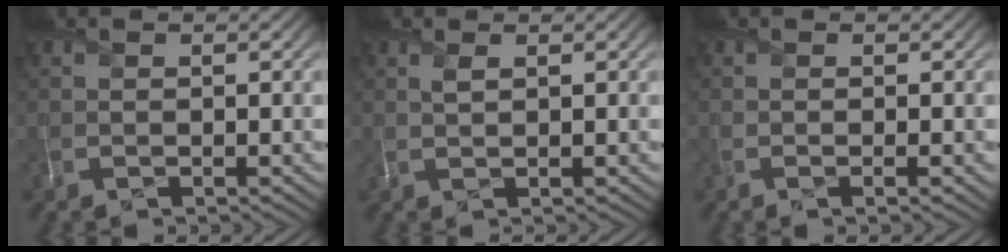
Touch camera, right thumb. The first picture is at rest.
{"total": 1.2, "force": [1.0, 0.0, 0.7], "torque": [-0.015, 0.007, 0.020]}
{"total": 0.9, "force": [-0.1, -0.1, 0.9], "torque": [-0.010, 0.003, -0.006]}